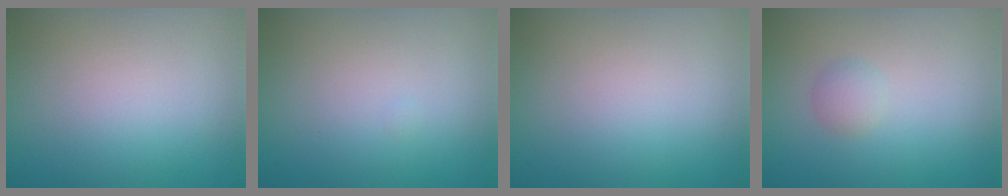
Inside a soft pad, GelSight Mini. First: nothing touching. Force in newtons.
{"total": 0.0}
{"total": 0.0}
{"total": 1.2, "press": 1.2, "slide": 0.0}